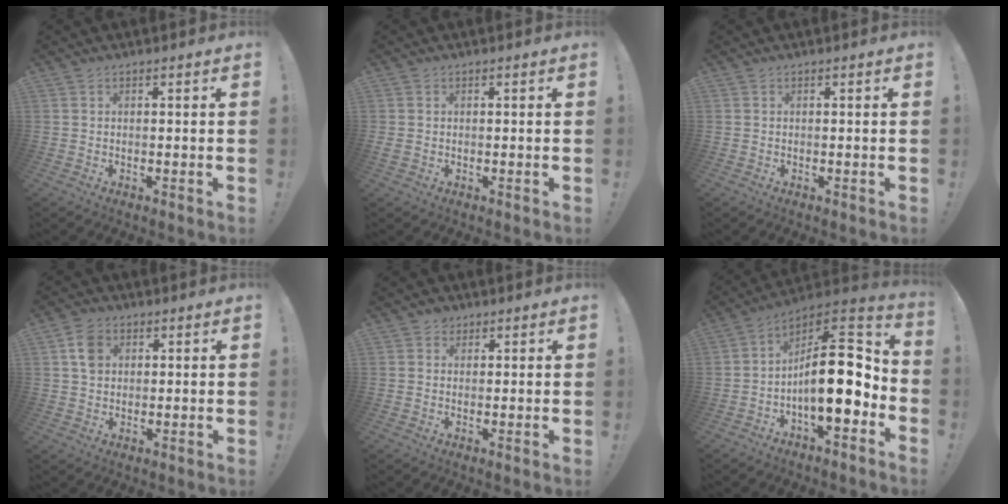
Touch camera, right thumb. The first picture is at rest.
{"total": 0.9, "force": [0.0, 0.7, 0.5], "torque": [-0.010, 0.003, 0.000]}
{"total": 0.0}
{"total": 6.4, "force": [1.8, 4.9, 3.7], "torque": [-0.053, 0.007, 0.037]}
{"total": 2.7, "force": [1.7, 2.0, 0.6], "torque": [0.001, -0.007, 0.028]}
{"total": 18.6, "force": [-1.7, 7.8, 16.8], "torque": [-0.255, 0.005, -0.026]}